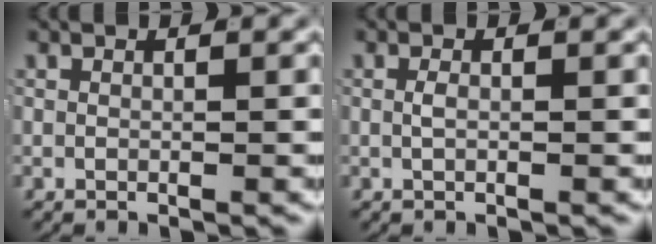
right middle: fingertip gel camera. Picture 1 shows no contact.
{"total": 0.6, "force": [-0.2, -0.1, 0.6], "torque": [-0.013, -0.004, 0.000]}